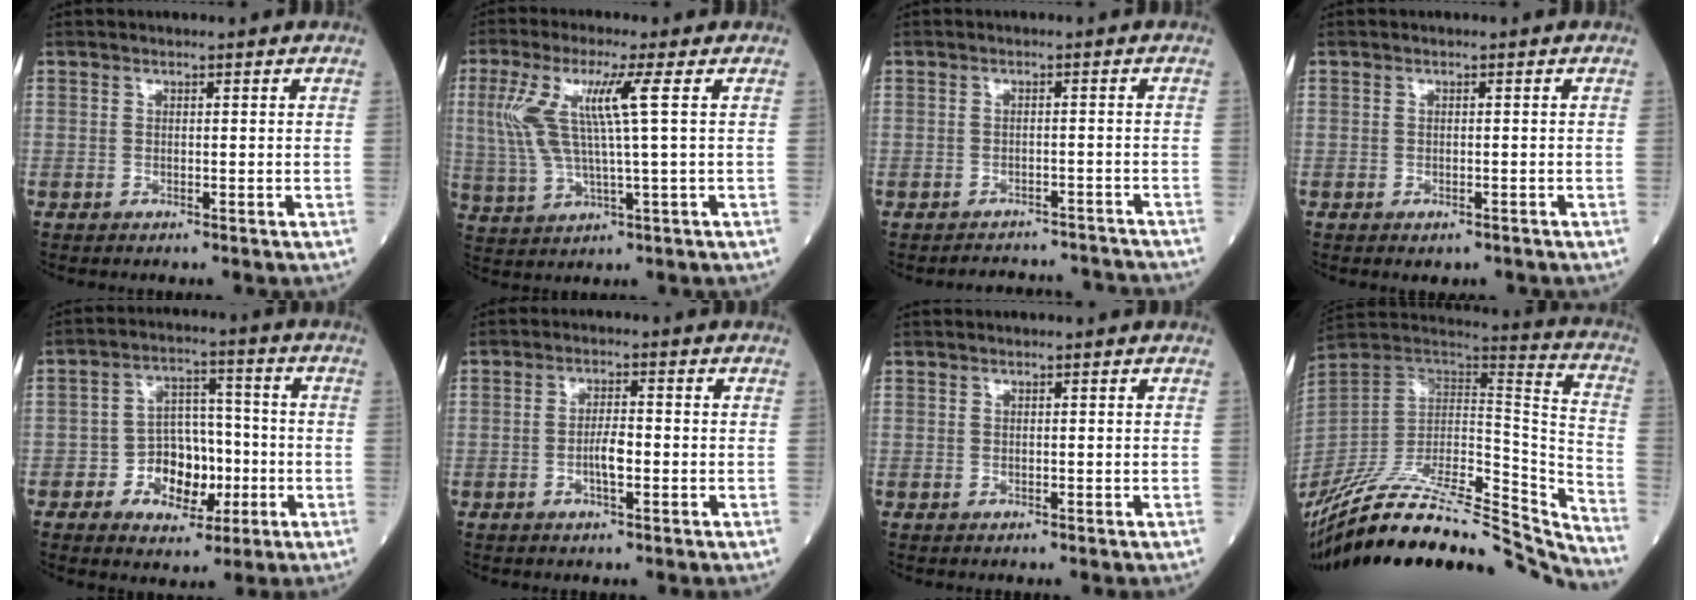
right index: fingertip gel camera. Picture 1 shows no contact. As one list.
[{"total": 9.5, "force": [2.3, 0.1, 9.2], "torque": [-0.213, 0.010, 0.047]}, {"total": 7.7, "force": [-7.6, 1.2, 0.2], "torque": [0.008, 0.013, -0.088]}, {"total": 1.1, "force": [-0.7, 0.5, 0.6], "torque": [-0.006, 0.000, -0.005]}, {"total": 8.7, "force": [-2.6, 5.7, 6.0], "torque": [-0.095, 0.022, -0.039]}, {"total": 3.5, "force": [-0.9, 0.8, 3.3], "torque": [-0.062, 0.002, -0.016]}, {"total": 0.0}, {"total": 36.3, "force": [-32.2, 4.8, 16.0], "torque": [-0.232, -0.044, -0.481]}]